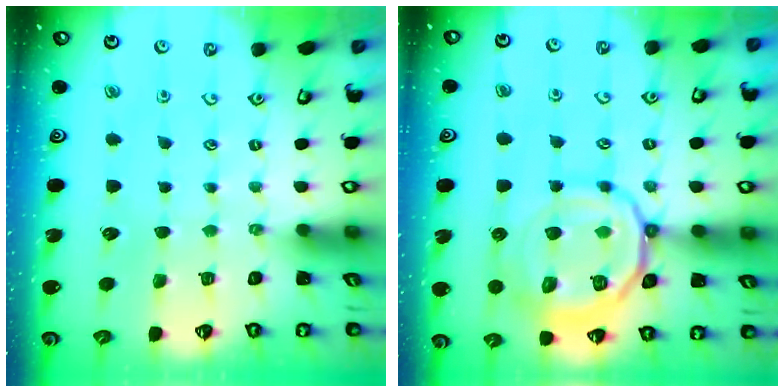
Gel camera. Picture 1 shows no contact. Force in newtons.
{"total": 16.7, "press": 16.6, "slide": 1.9}